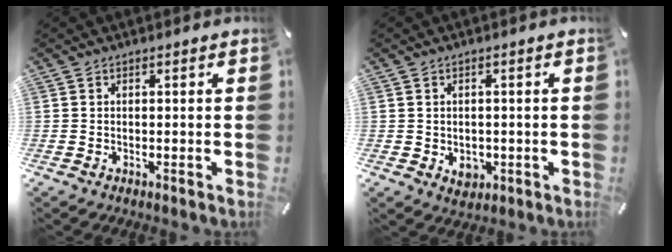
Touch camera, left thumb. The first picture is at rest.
{"total": 3.6, "force": [-0.9, 3.1, 1.6], "torque": [-0.009, 0.000, -0.015]}